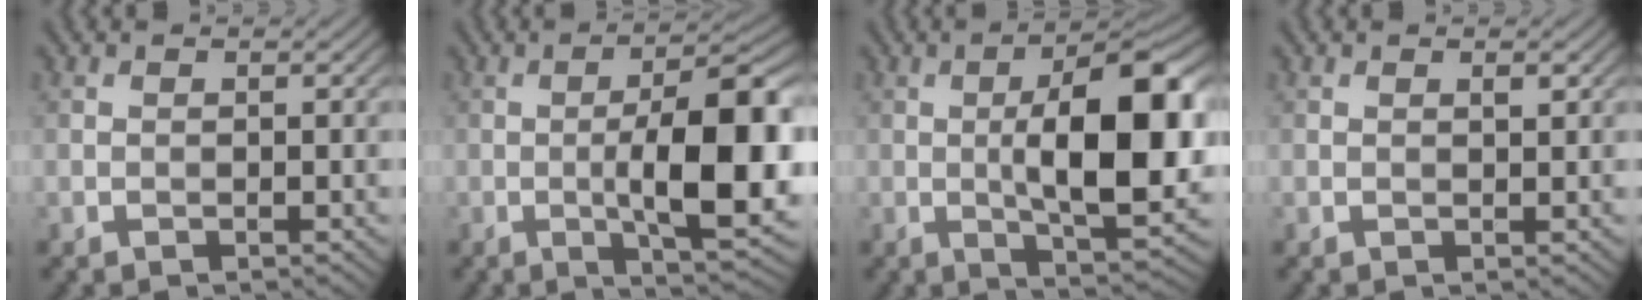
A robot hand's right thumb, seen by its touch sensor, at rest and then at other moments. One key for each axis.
{"total": 13.2, "fx": -1.7, "fy": 3.9, "fz": 12.5, "tx": -0.183, "ty": 0.005, "tz": -0.027}
{"total": 13.9, "fx": 0.0, "fy": 4.8, "fz": 13.0, "tx": -0.185, "ty": 0.009, "tz": -0.003}
{"total": 0.7, "fx": 0.4, "fy": 0.2, "fz": 0.6, "tx": -0.008, "ty": -0.002, "tz": 0.006}